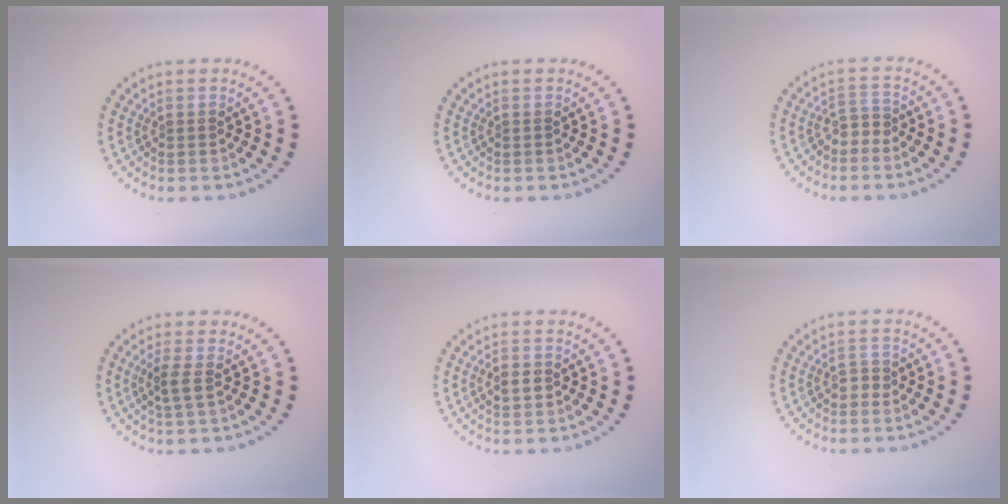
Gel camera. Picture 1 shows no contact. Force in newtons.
{"total": 0.0}
{"total": 1.7, "press": 1.3, "slide": 1.1}
{"total": 1.6, "press": 1.3, "slide": 1.0}
{"total": 1.4, "press": 1.3, "slide": 0.2}
{"total": 1.0, "press": 0.9, "slide": 0.4}